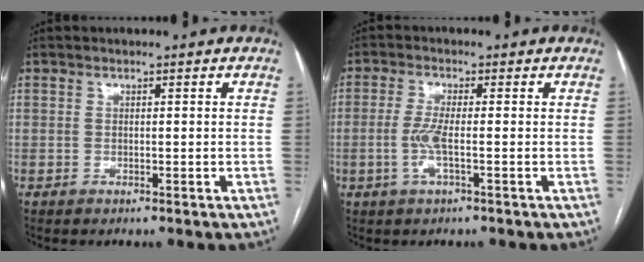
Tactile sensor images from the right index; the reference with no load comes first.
{"total": 3.9, "force": [-1.0, 0.3, 3.7], "torque": [-0.085, -0.006, -0.023]}